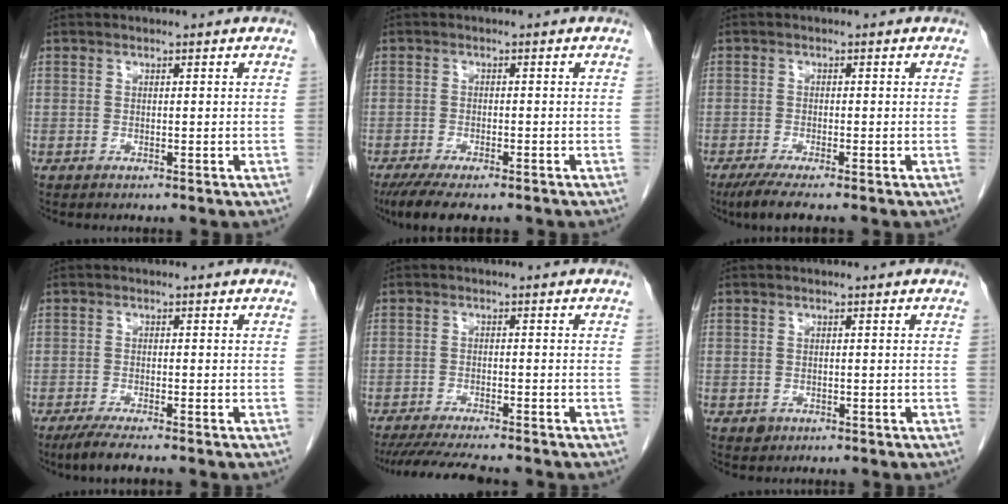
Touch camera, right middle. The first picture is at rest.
{"total": 8.4, "force": [-6.5, 2.2, 4.7], "torque": [-0.072, -0.014, -0.101]}
{"total": 4.3, "force": [-3.2, 0.0, 2.9], "torque": [-0.055, -0.013, -0.058]}
{"total": 4.3, "force": [-3.4, 0.1, 2.6], "torque": [-0.052, -0.013, -0.061]}
{"total": 10.5, "force": [-9.3, 1.0, 4.8], "torque": [-0.069, -0.020, -0.138]}
{"total": 1.0, "force": [-0.5, 0.8, 0.1], "torque": [-0.001, 0.002, -0.005]}